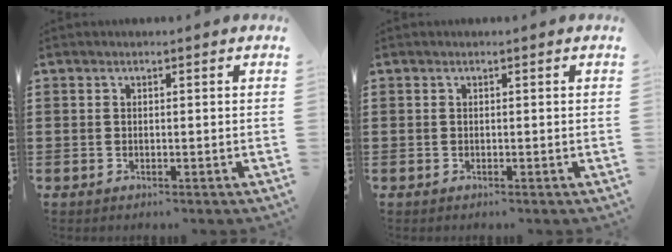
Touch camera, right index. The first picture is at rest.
{"total": 0.0}